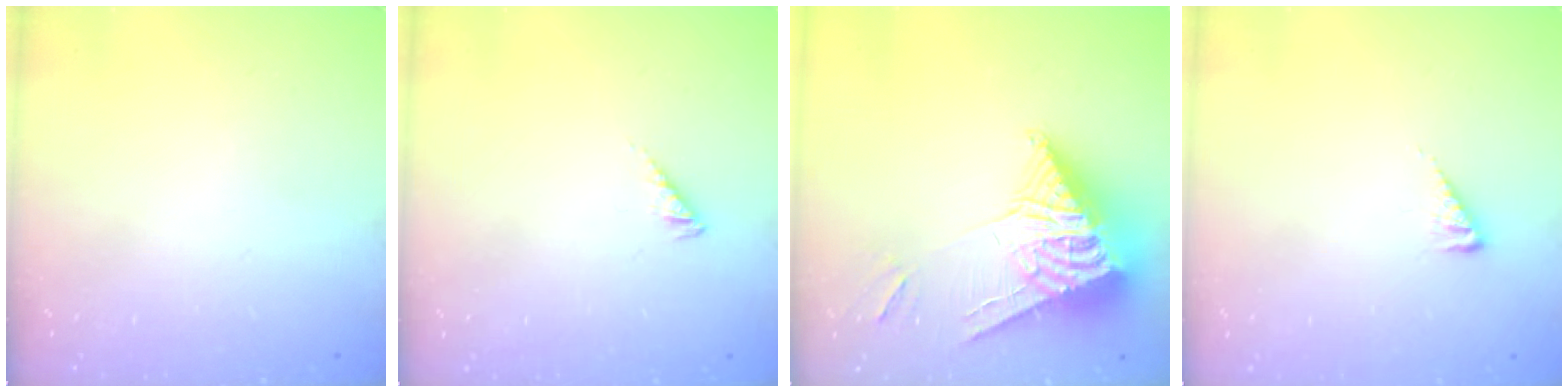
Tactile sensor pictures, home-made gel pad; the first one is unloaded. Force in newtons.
{"total": 2.9, "press": 2.9, "slide": 0.5}
{"total": 12.2, "press": 12.1, "slide": 1.9}
{"total": 3.8, "press": 3.7, "slide": 0.5}